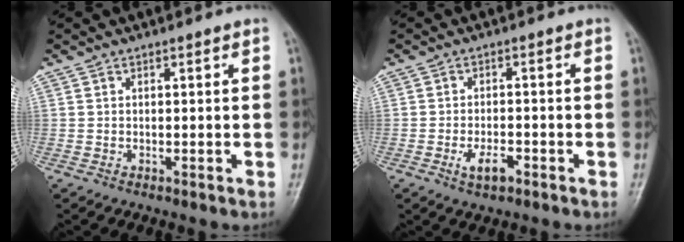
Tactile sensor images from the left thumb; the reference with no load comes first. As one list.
[{"total": 3.9, "force": [-2.1, 1.8, 2.7], "torque": [-0.047, 0.006, -0.033]}]